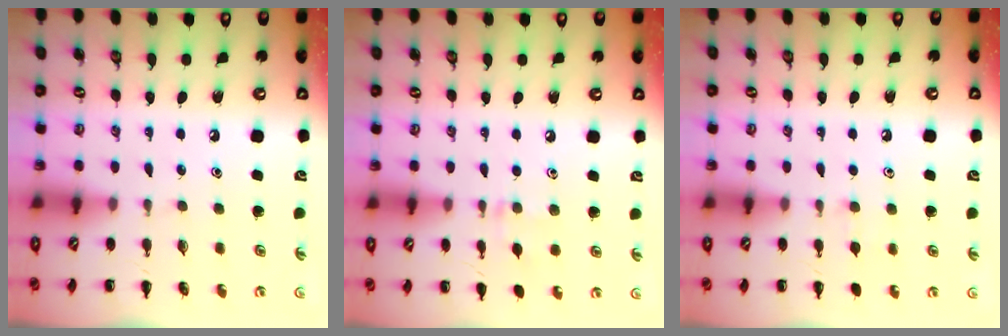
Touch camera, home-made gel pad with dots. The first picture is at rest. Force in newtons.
{"total": 5.4, "press": 5.1, "slide": 1.9}
{"total": 5.5, "press": 5.2, "slide": 1.8}